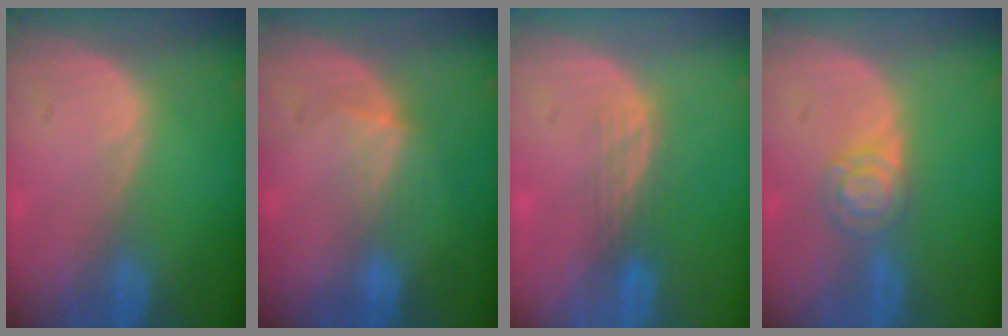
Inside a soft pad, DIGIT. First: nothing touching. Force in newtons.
{"total": 3.0, "press": 2.8, "slide": 1.1}
{"total": 3.1, "press": 2.7, "slide": 1.5}
{"total": 4.1, "press": 4.1, "slide": 0.1}